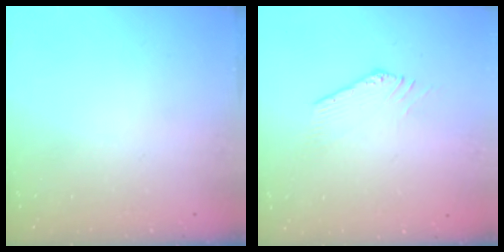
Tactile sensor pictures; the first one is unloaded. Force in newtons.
{"total": 1.4, "press": 1.4, "slide": 0.1}